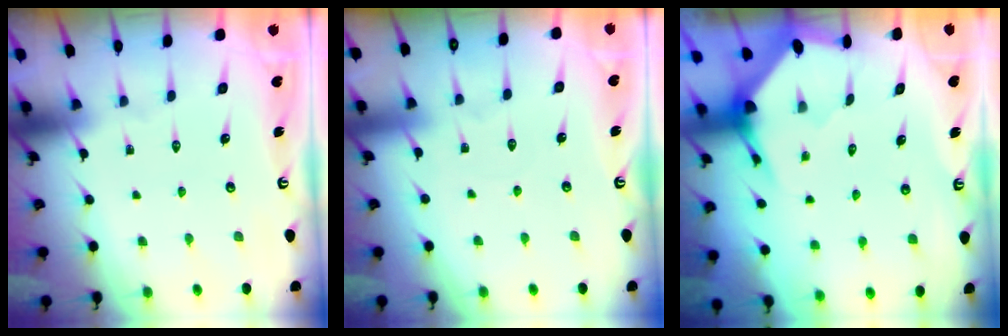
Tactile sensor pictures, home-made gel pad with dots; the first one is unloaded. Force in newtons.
{"total": 2.7, "press": 2.7, "slide": 0.3}
{"total": 3.5, "press": 3.4, "slide": 0.5}